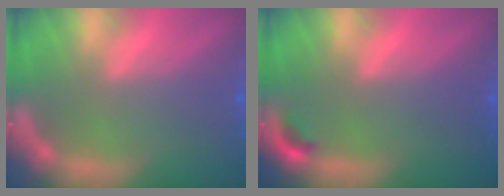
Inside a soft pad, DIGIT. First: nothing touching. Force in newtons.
{"total": 0.9}